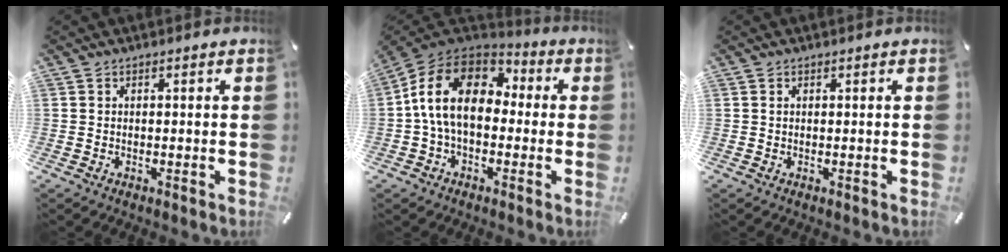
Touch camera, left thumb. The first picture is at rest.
{"total": 15.8, "force": [0.1, 10.6, 11.7], "torque": [-0.249, 0.024, -0.001]}
{"total": 0.0}